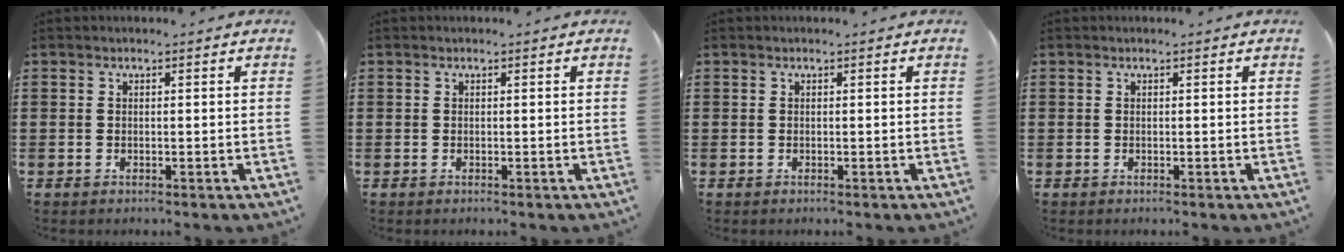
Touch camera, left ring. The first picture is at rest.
{"total": 0.0}
{"total": 0.0}
{"total": 0.0}